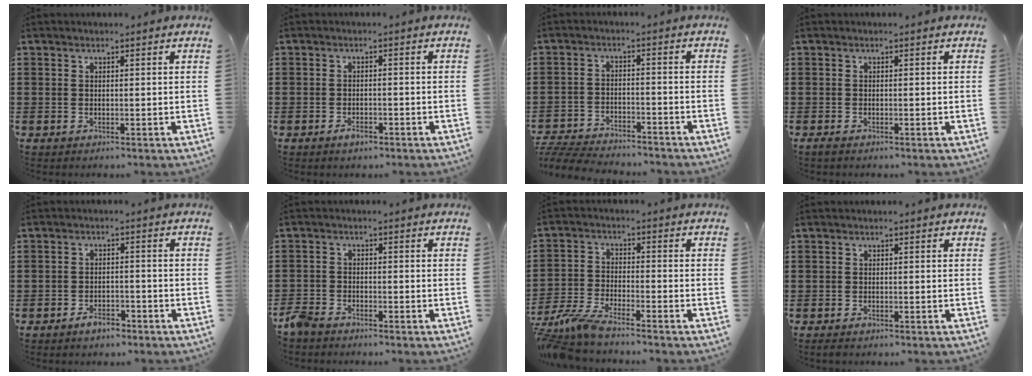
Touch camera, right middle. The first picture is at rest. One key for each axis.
{"total": 1.6, "fx": -1.2, "fy": 0.9, "fz": 0.6, "tx": -0.015, "ty": 0.000, "tz": -0.025}
{"total": 5.7, "fx": -5.6, "fy": 0.6, "fz": 0.8, "tx": -0.027, "ty": 0.006, "tz": -0.116}
{"total": 0.6, "fx": -0.5, "fy": 0.2, "fz": 0.3, "tx": -0.007, "ty": -0.004, "tz": -0.008}
{"total": 2.9, "fx": -2.5, "fy": 1.2, "fz": 0.8, "tx": -0.017, "ty": 0.005, "tz": -0.048}
{"total": 3.0, "fx": -2.8, "fy": 0.9, "fz": 0.7, "tx": -0.044, "ty": -0.006, "tz": -0.067}
{"total": 5.8, "fx": -5.4, "fy": 0.3, "fz": 2.3, "tx": -0.073, "ty": -0.016, "tz": -0.110}
{"total": 0.6, "fx": -0.5, "fy": 0.2, "fz": 0.3, "tx": -0.007, "ty": -0.004, "tz": -0.009}